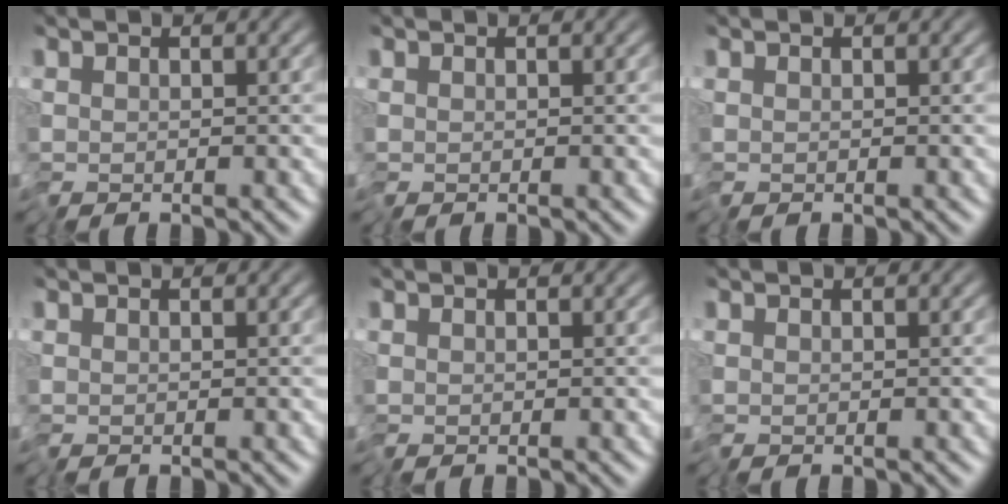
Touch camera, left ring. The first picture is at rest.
{"total": 0.0}
{"total": 0.0}
{"total": 0.0}
{"total": 0.0}
{"total": 0.0}